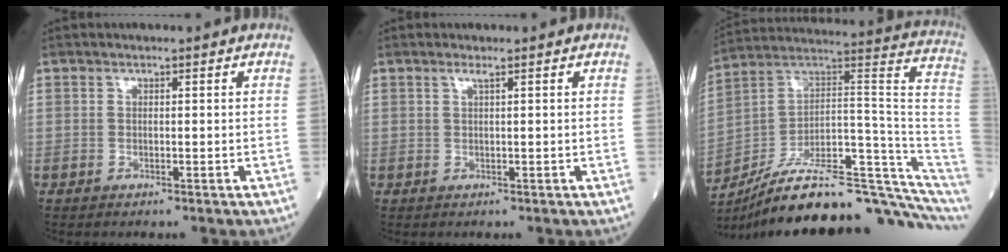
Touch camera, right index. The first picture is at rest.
{"total": 0.8, "force": [0.5, -0.2, 0.6], "torque": [-0.020, 0.003, 0.012]}
{"total": 24.7, "force": [-18.6, 3.6, 15.9], "torque": [-0.164, 0.062, -0.282]}